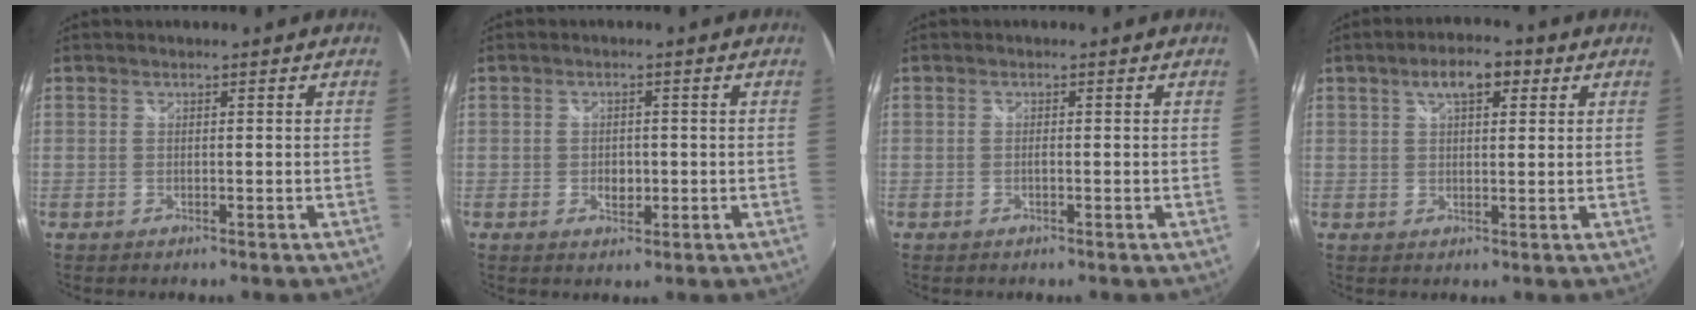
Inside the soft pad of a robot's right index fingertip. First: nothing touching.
{"total": 2.7, "force": [-0.5, 2.0, 1.7], "torque": [-0.029, 0.000, -0.008]}
{"total": 0.5, "force": [-0.2, 0.1, 0.5], "torque": [-0.011, 0.002, -0.004]}
{"total": 6.1, "force": [2.8, 2.8, 4.6], "torque": [-0.079, 0.018, 0.044]}